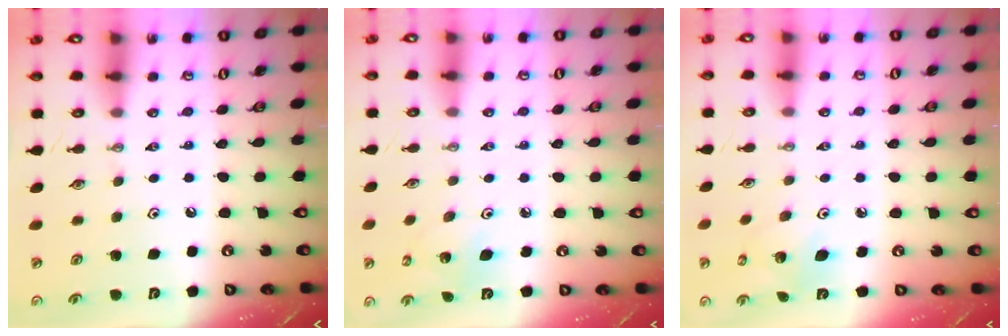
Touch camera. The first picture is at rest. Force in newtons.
{"total": 2.9, "press": 2.9, "slide": 0.3}
{"total": 5.2, "press": 5.2, "slide": 0.3}